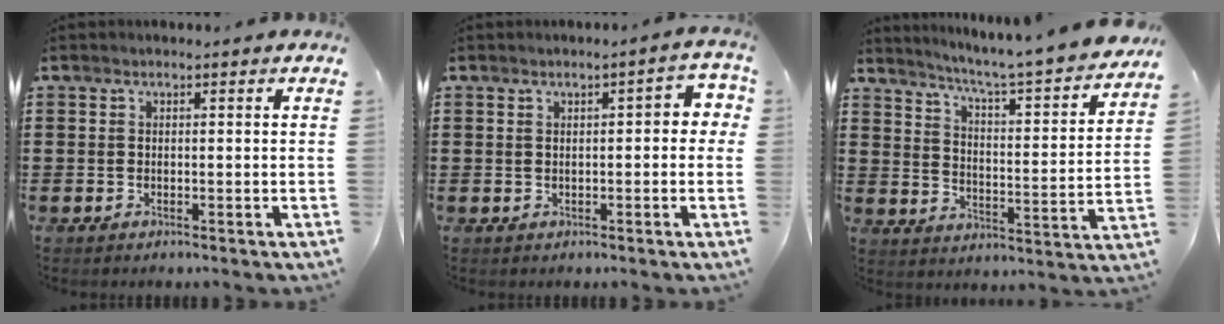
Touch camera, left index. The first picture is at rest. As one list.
[{"total": 2.6, "force": [0.0, 0.8, 2.5], "torque": [-0.037, 0.003, -0.005]}, {"total": 4.8, "force": [4.4, -0.7, 1.8], "torque": [-0.060, -0.044, 0.062]}]